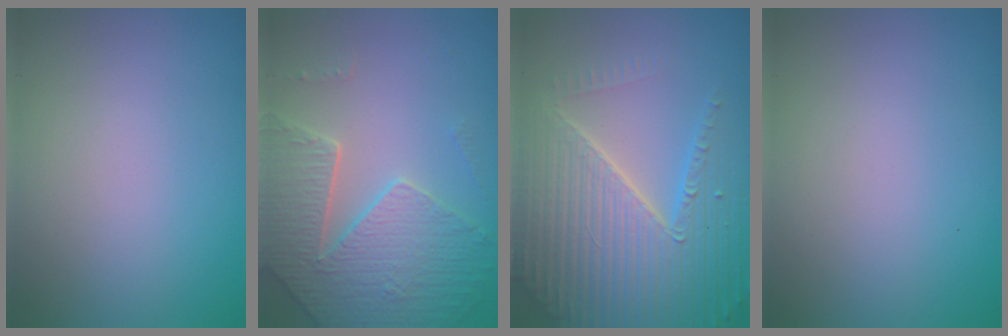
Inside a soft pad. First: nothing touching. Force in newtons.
{"total": 5.2, "press": 4.6, "slide": 2.5}
{"total": 7.1, "press": 6.9, "slide": 1.6}
{"total": 0.0}